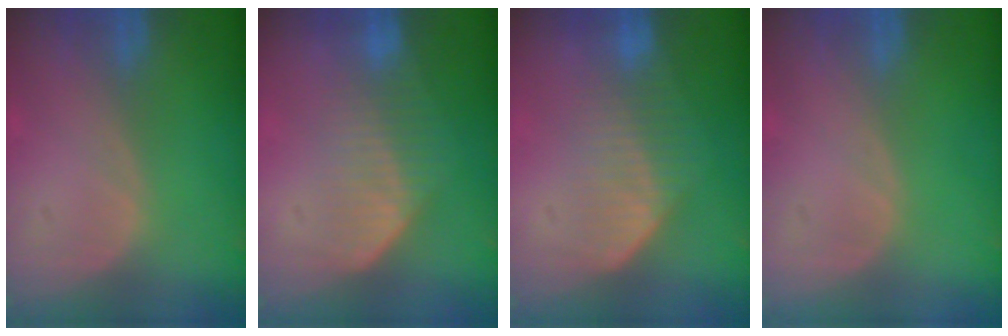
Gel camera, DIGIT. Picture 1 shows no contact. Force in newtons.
{"total": 7.2, "press": 6.1, "slide": 3.8}
{"total": 7.2, "press": 6.1, "slide": 3.8}
{"total": 0.0}